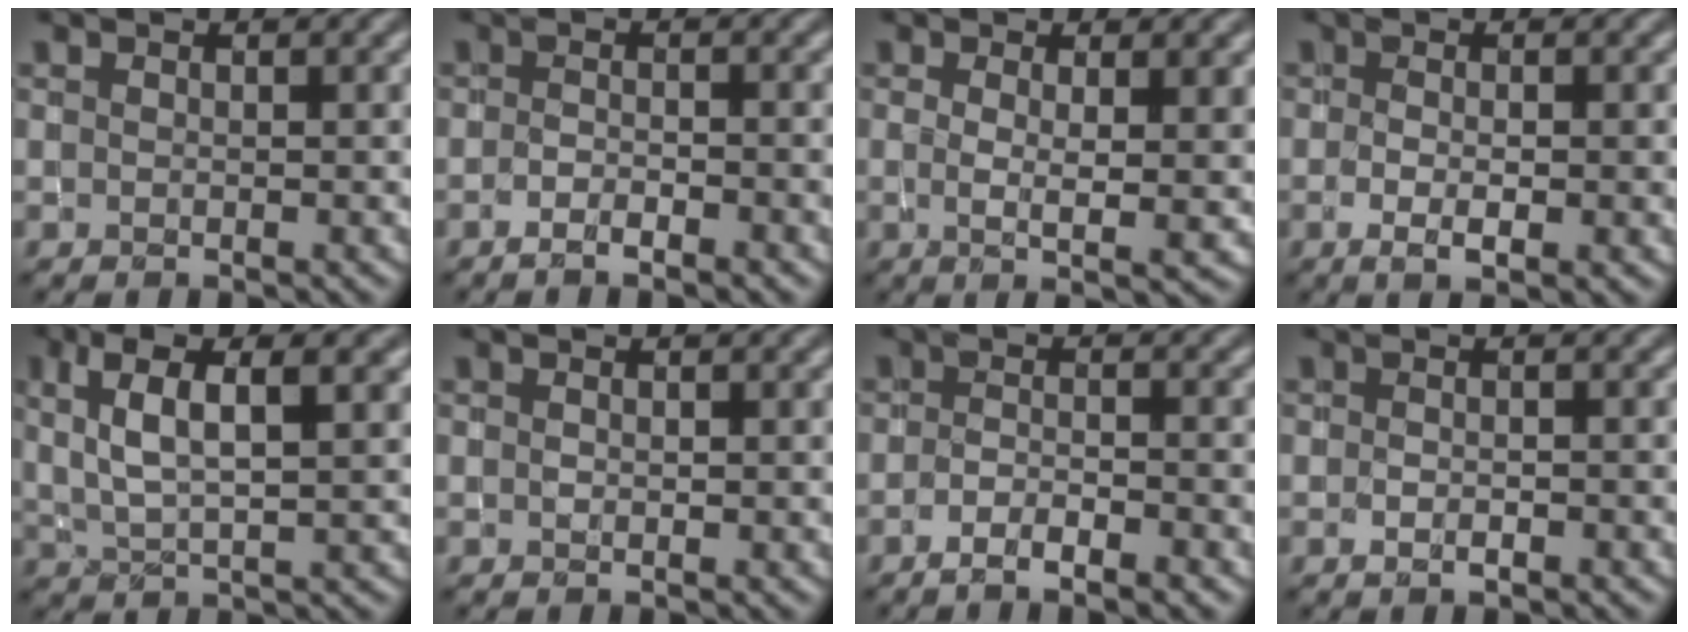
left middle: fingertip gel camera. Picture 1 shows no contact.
{"total": 2.1, "force": [-1.4, 0.4, 1.5], "torque": [-0.027, 0.002, -0.028]}
{"total": 4.0, "force": [0.5, 1.0, 3.9], "torque": [-0.057, -0.006, 0.009]}
{"total": 2.5, "force": [-0.5, 0.8, 2.3], "torque": [-0.043, -0.009, -0.007]}
{"total": 6.4, "force": [2.7, 2.1, 5.4], "torque": [-0.099, 0.012, 0.052]}
{"total": 0.0}
{"total": 3.1, "force": [-2.1, 0.6, 2.3], "torque": [-0.041, 0.004, -0.039]}
{"total": 0.8, "force": [-0.5, 0.3, 0.5], "torque": [-0.010, 0.000, -0.008]}